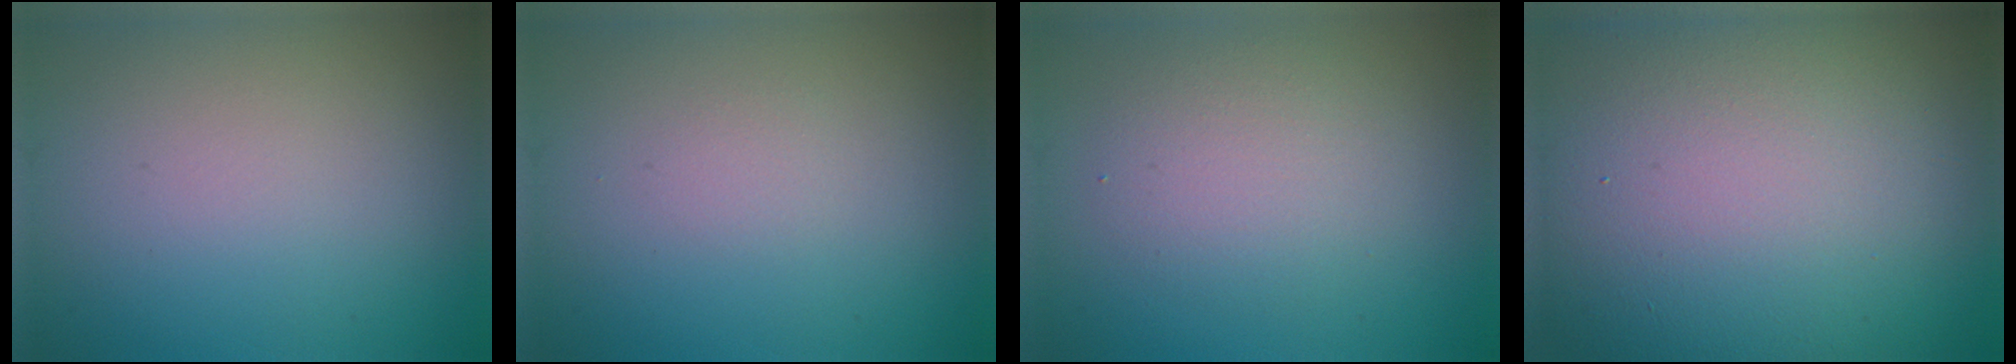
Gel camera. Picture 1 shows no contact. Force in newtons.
{"total": 0.6, "press": 0.6, "slide": 0.1}
{"total": 3.2, "press": 3.2, "slide": 0.3}
{"total": 21.6, "press": 21.6, "slide": 1.1}